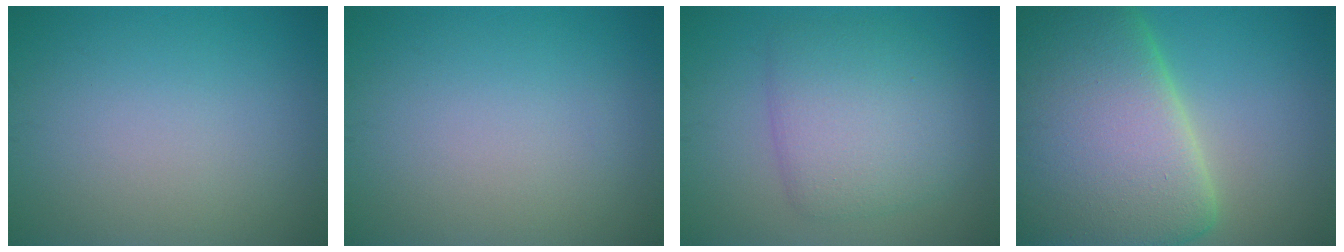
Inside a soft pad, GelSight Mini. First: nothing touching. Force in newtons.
{"total": 0.0}
{"total": 5.6, "press": 5.6, "slide": 0.3}
{"total": 18.5, "press": 18.5, "slide": 1.0}